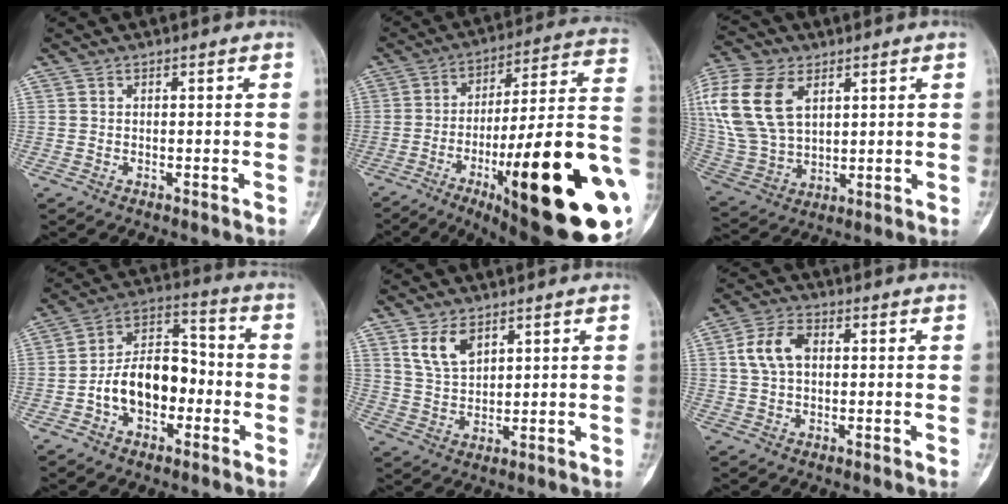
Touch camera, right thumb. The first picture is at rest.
{"total": 34.4, "force": [-9.6, 7.7, 32.1], "torque": [-0.394, 0.020, -0.141]}
{"total": 19.0, "force": [6.4, 12.2, 13.1], "torque": [-0.286, -0.011, 0.129]}
{"total": 13.4, "force": [-3.3, 8.8, 9.6], "torque": [-0.137, 0.052, -0.063]}
{"total": 6.5, "force": [3.7, 3.6, 3.9], "torque": [-0.065, -0.021, 0.082]}
{"total": 7.1, "force": [1.3, 4.7, 5.2], "torque": [-0.103, 0.016, 0.021]}